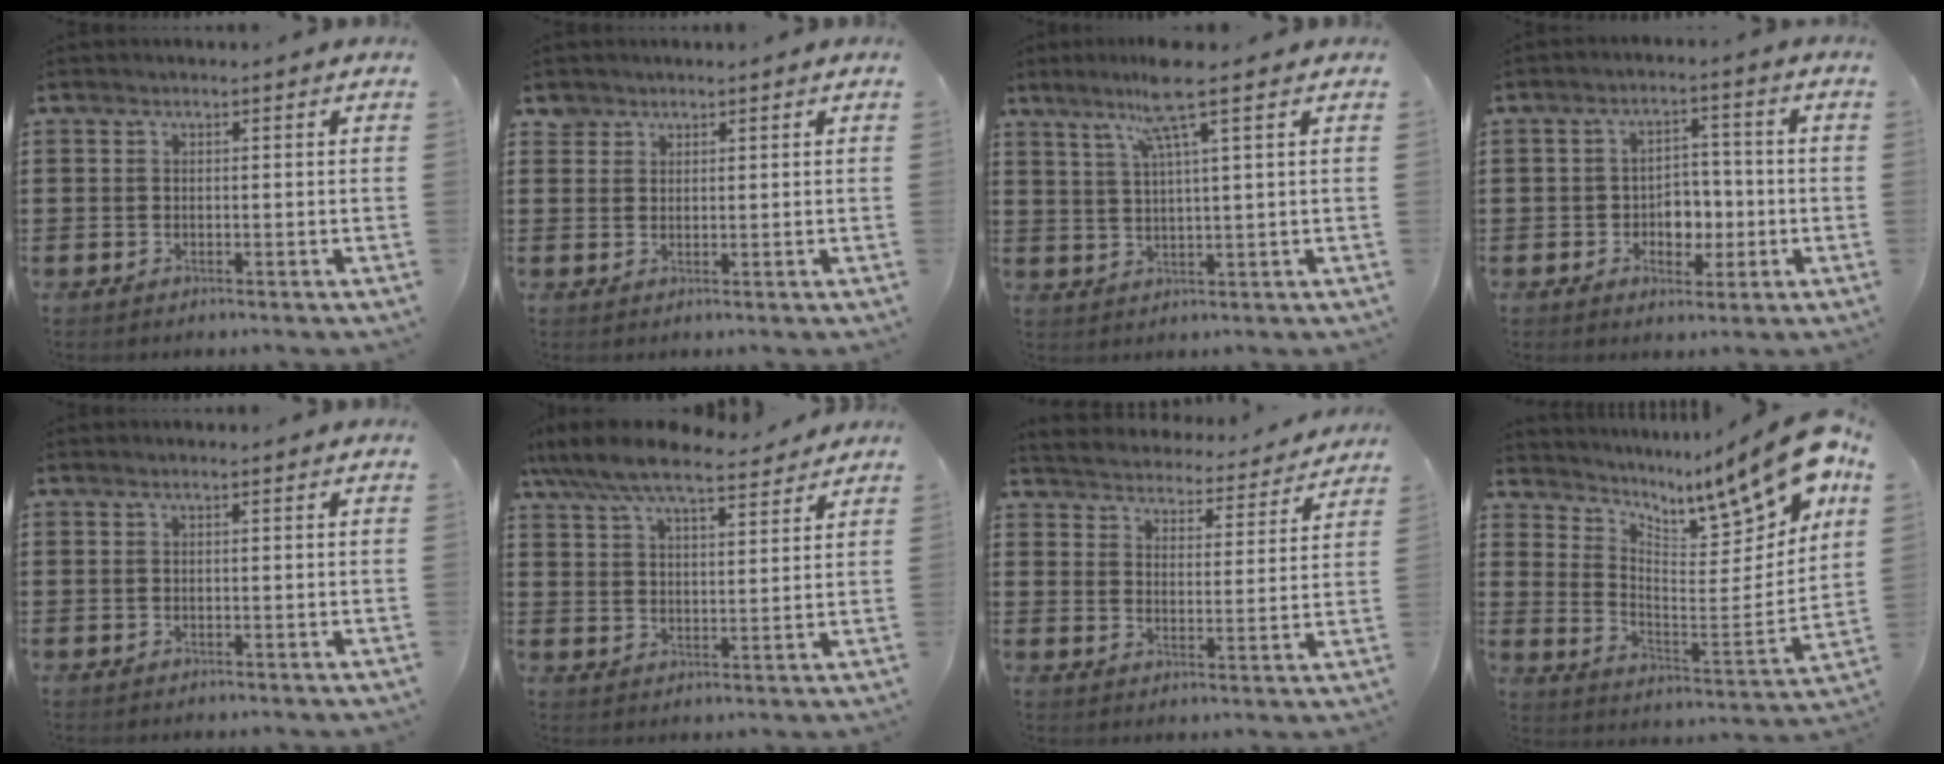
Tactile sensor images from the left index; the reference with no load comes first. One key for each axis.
{"total": 2.0, "fx": 1.6, "fy": 1.2, "fz": 0.1, "tx": -0.008, "ty": 0.005, "tz": 0.032}
{"total": 7.6, "fx": 4.5, "fy": -0.2, "fz": 6.2, "tx": -0.132, "ty": 0.003, "tz": 0.076}
{"total": 4.4, "fx": -1.2, "fy": 3.5, "fz": 2.5, "tx": -0.041, "ty": 0.002, "tz": -0.029}
{"total": 0.6, "fx": 0.1, "fy": 0.0, "fz": 0.6, "tx": -0.009, "ty": -0.003, "tz": 0.002}
{"total": 8.2, "fx": 7.2, "fy": 1.8, "fz": 3.4, "tx": -0.094, "ty": -0.027, "tz": 0.129}
{"total": 4.3, "fx": 4.3, "fy": -0.1, "fz": -0.3, "tx": -0.022, "ty": -0.039, "tz": 0.069}
{"total": 11.1, "fx": 8.8, "fy": 2.5, "fz": 6.3, "tx": -0.099, "ty": -0.083, "tz": 0.139}